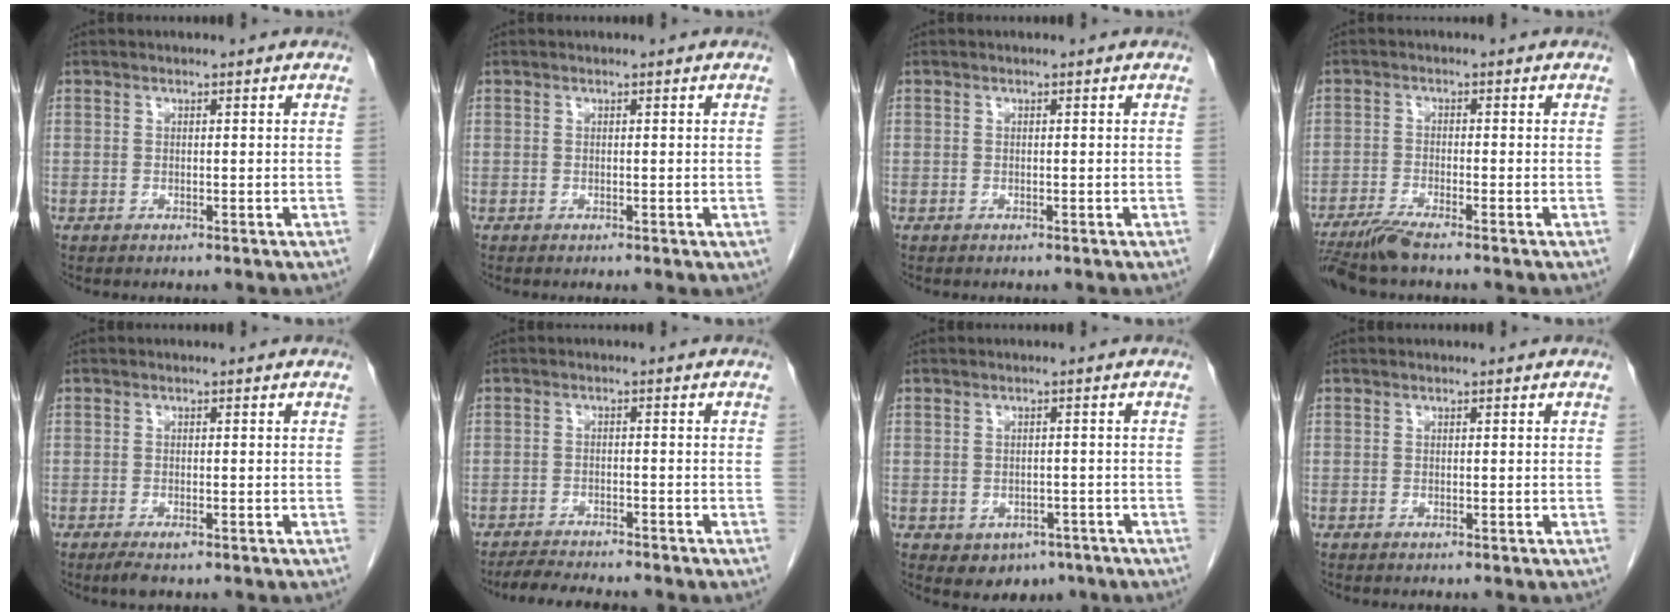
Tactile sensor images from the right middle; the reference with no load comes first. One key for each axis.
{"total": 0.5, "fx": -0.2, "fy": 0.1, "fz": 0.5, "tx": -0.008, "ty": -0.002, "tz": -0.003}
{"total": 0.0}
{"total": 5.1, "fx": -4.4, "fy": -0.4, "fz": 2.6, "tx": -0.049, "ty": -0.018, "tz": -0.082}
{"total": 2.2, "fx": -1.4, "fy": 0.6, "fz": 1.6, "tx": -0.030, "ty": -0.005, "tz": -0.021}
{"total": 5.0, "fx": -4.7, "fy": -0.1, "fz": 1.6, "tx": -0.026, "ty": -0.014, "tz": -0.079}
{"total": 4.3, "fx": -2.4, "fy": 3.2, "fz": 1.7, "tx": -0.013, "ty": 0.002, "tz": -0.023}
{"total": 0.0}